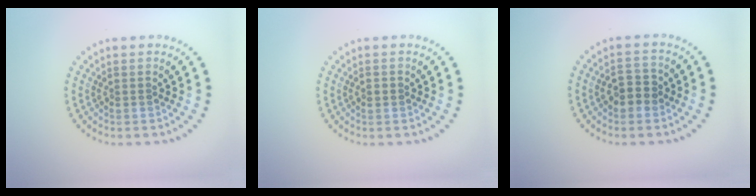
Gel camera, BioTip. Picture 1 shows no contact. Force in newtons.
{"total": 1.0, "press": 1.0, "slide": 0.1}
{"total": 2.4, "press": 2.4, "slide": 0.3}